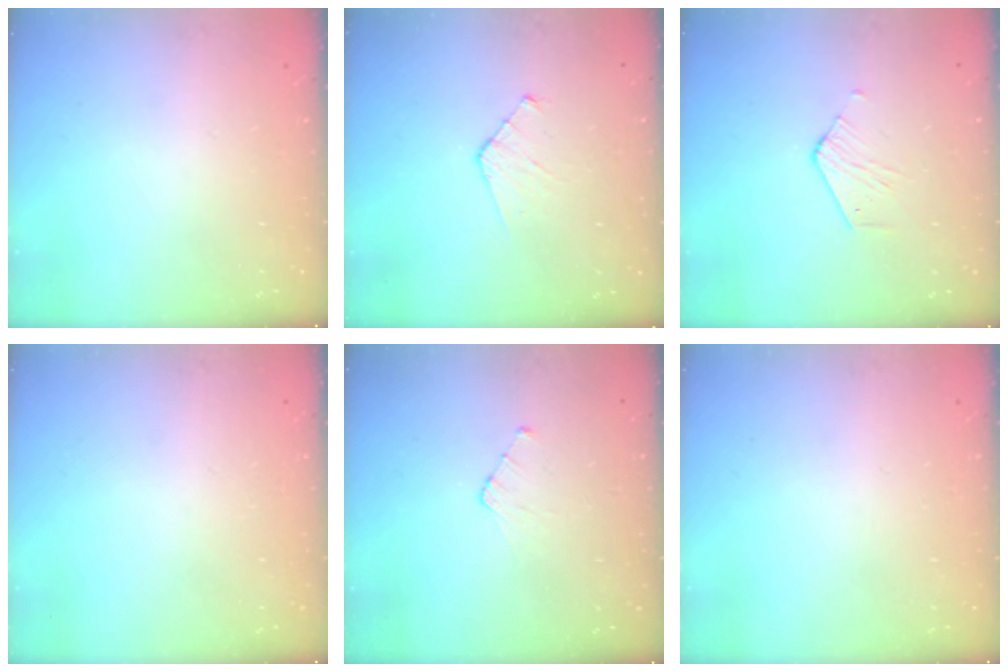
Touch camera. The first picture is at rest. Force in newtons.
{"total": 3.8, "press": 3.7, "slide": 0.3}
{"total": 2.6, "press": 2.6, "slide": 0.2}
{"total": 0.0}
{"total": 2.5, "press": 2.5, "slide": 0.3}
{"total": 0.0}